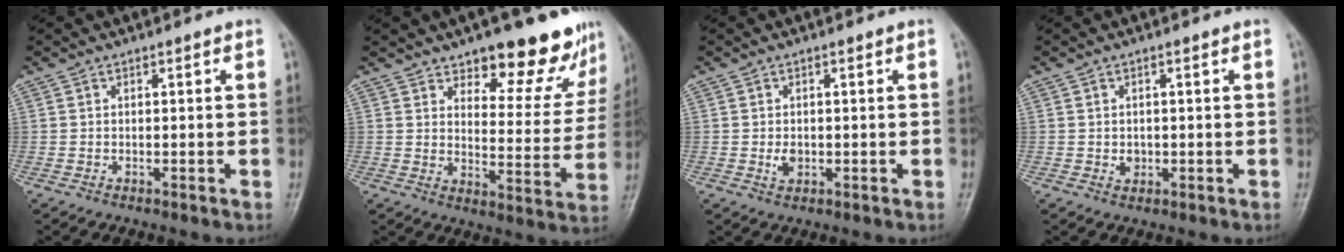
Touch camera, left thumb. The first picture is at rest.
{"total": 15.3, "force": [11.4, 6.2, 8.0], "torque": [-0.043, -0.079, 0.149]}
{"total": 2.1, "force": [-0.2, 1.5, 1.5], "torque": [-0.022, -0.001, -0.001]}
{"total": 1.6, "force": [-0.1, 1.3, 0.9], "torque": [-0.008, 0.001, 0.003]}